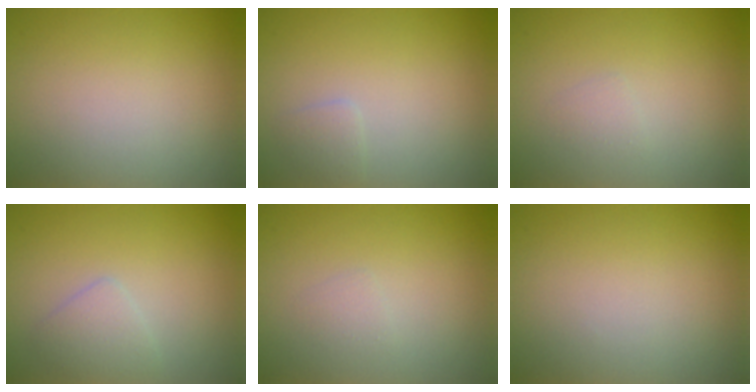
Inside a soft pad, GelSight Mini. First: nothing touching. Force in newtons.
{"total": 1.0, "press": 1.0, "slide": 0.0}
{"total": 0.8, "press": 0.8, "slide": 0.0}
{"total": 1.8, "press": 1.8, "slide": 0.1}
{"total": 0.8, "press": 0.8, "slide": 0.0}
{"total": 0.0}